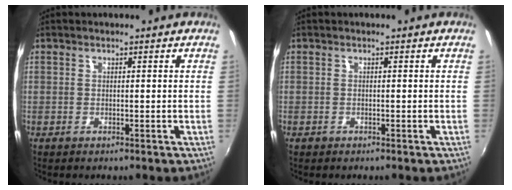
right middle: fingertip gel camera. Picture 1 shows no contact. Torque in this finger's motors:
{"motor_torque": [-0.11, -0.10, -0.05, -0.02]}